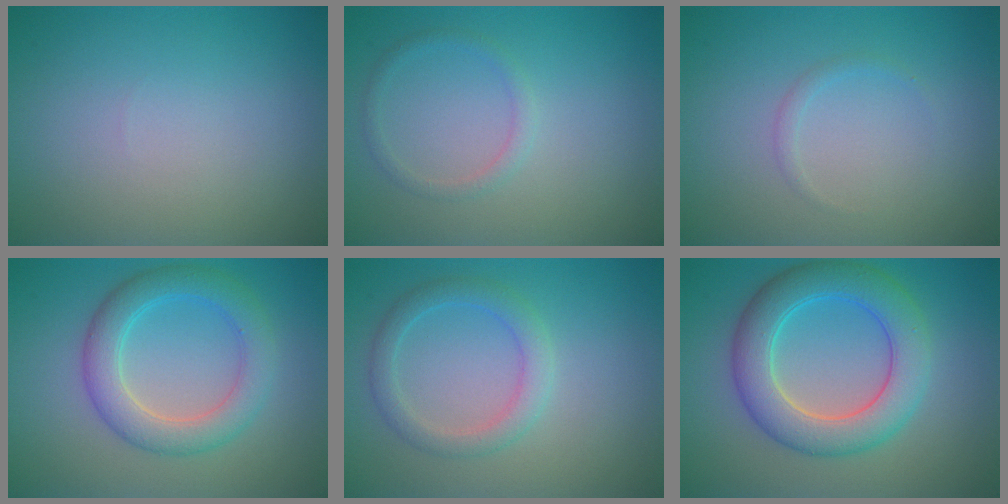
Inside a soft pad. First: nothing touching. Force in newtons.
{"total": 1.2, "press": 1.2, "slide": 0.1}
{"total": 0.8, "press": 0.8, "slide": 0.1}
{"total": 4.6, "press": 4.6, "slide": 0.2}
{"total": 2.7, "press": 2.7, "slide": 0.1}
{"total": 6.6, "press": 6.6, "slide": 0.2}